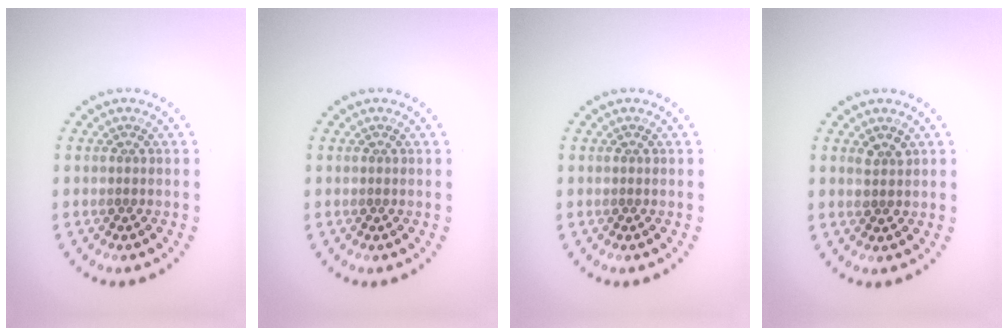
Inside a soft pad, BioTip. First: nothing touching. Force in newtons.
{"total": 0.0}
{"total": 0.0}
{"total": 1.1, "press": 1.1, "slide": 0.3}